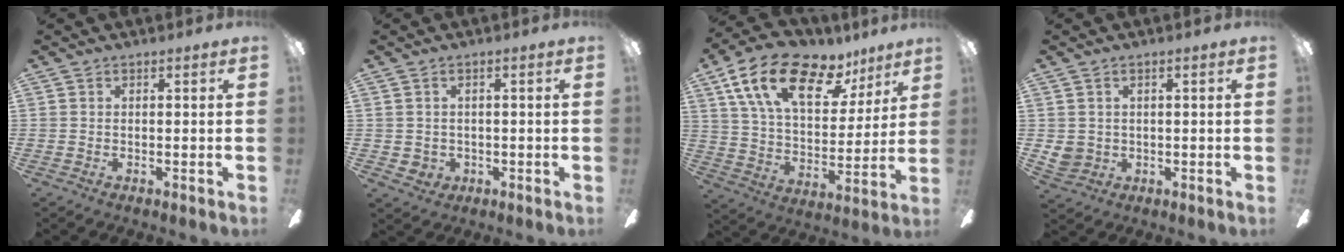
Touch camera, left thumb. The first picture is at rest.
{"total": 2.3, "force": [0.1, 2.0, 1.1], "torque": [-0.021, 0.003, 0.001]}
{"total": 21.8, "force": [12.3, 11.0, 14.3], "torque": [-0.241, -0.050, 0.215]}
{"total": 3.6, "force": [0.9, 3.2, 1.3], "torque": [-0.036, 0.005, 0.018]}